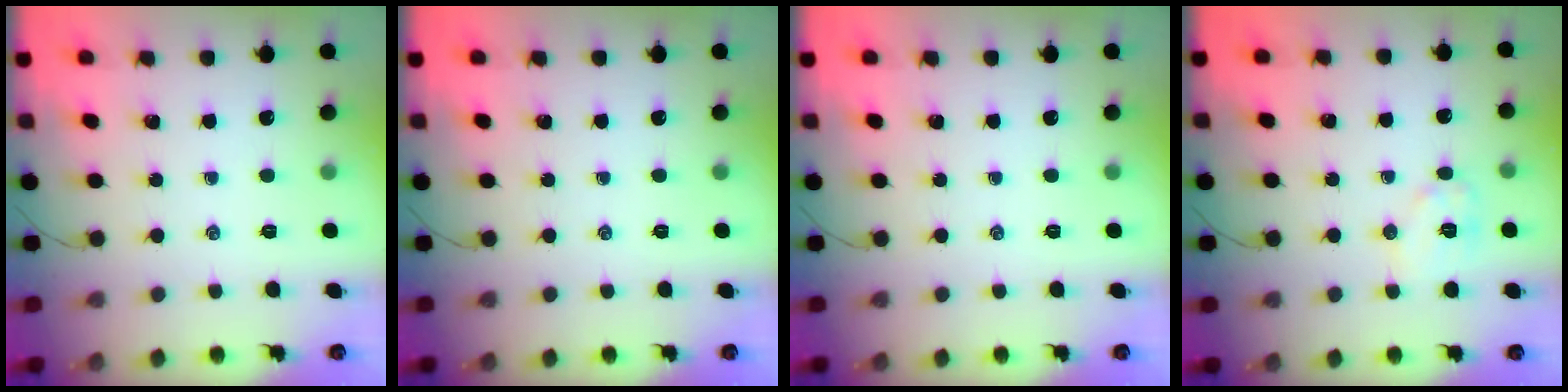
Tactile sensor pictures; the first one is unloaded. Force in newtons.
{"total": 0.0}
{"total": 0.0}
{"total": 8.1, "press": 8.1, "slide": 0.5}